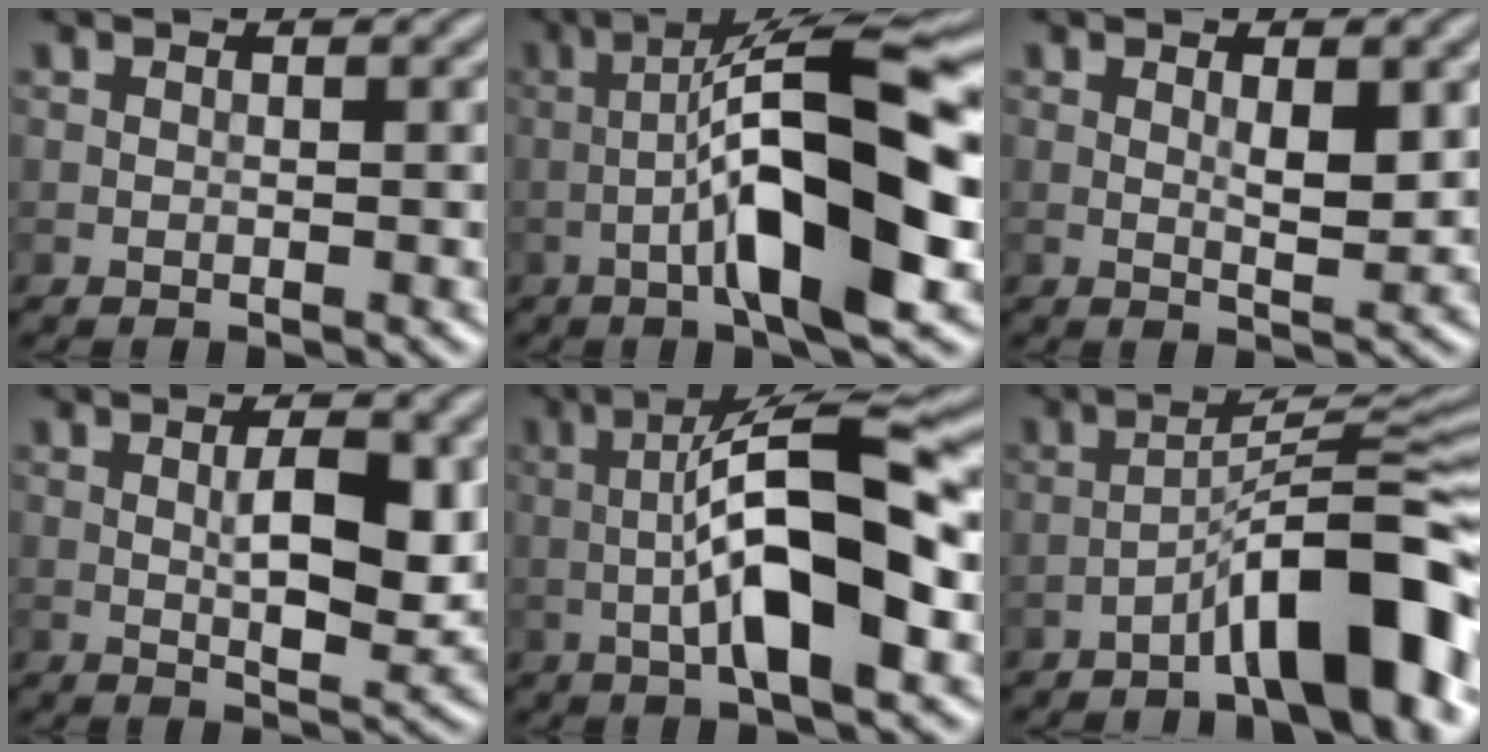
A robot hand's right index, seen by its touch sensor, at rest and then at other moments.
{"total": 11.8, "force": [-2.4, 2.4, 11.3], "torque": [-0.187, 0.027, -0.044]}
{"total": 2.2, "force": [0.7, 0.6, 2.0], "torque": [-0.038, -0.007, 0.015]}
{"total": 4.9, "force": [0.6, 1.6, 4.6], "torque": [-0.081, -0.006, 0.013]}
{"total": 9.9, "force": [-1.1, 2.5, 9.5], "torque": [-0.160, 0.018, -0.027]}
{"total": 9.4, "force": [-5.1, 1.7, 7.7], "torque": [-0.114, 0.029, -0.085]}